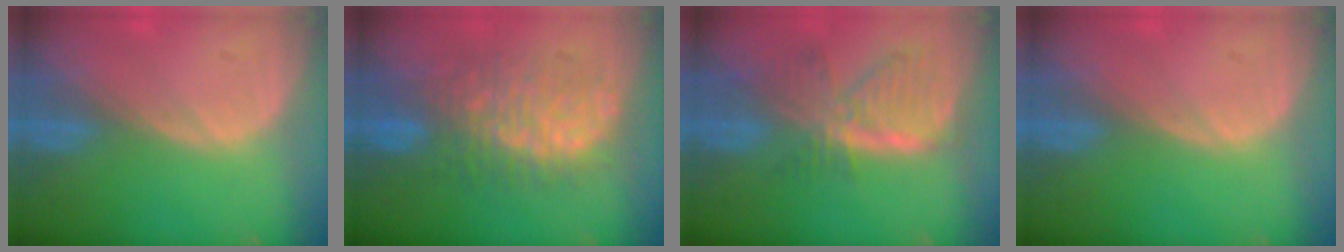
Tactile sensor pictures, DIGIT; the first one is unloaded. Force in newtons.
{"total": 9.5, "press": 9.5, "slide": 0.7}
{"total": 7.7, "press": 6.8, "slide": 3.5}
{"total": 0.0}